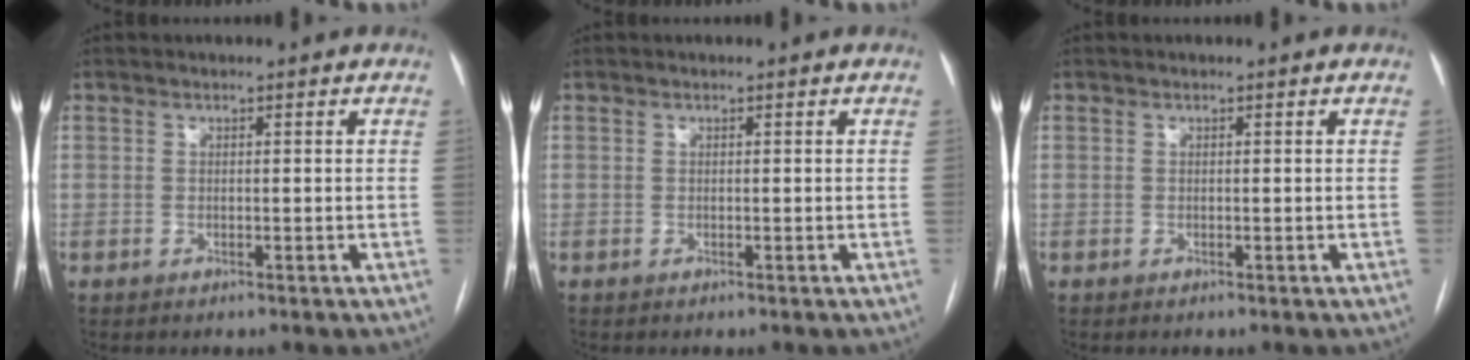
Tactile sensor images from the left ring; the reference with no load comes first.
{"total": 0.0}
{"total": 0.0}